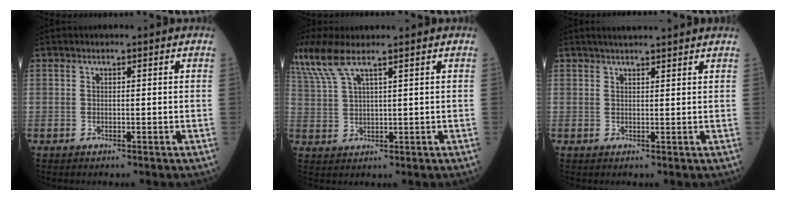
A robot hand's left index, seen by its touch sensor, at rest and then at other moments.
{"total": 8.4, "force": [6.1, 1.0, 5.6], "torque": [-0.148, 0.015, 0.128]}
{"total": 4.6, "force": [4.1, -0.1, 2.1], "torque": [-0.028, 0.025, 0.056]}